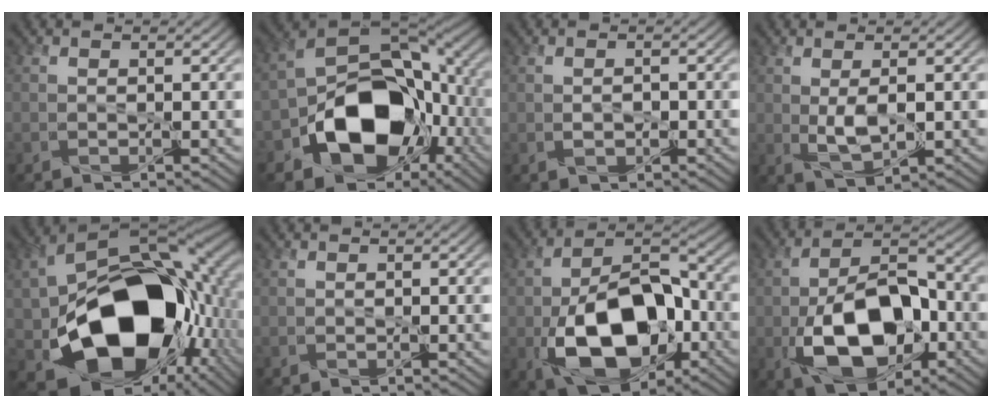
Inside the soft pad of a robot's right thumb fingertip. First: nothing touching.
{"total": 16.1, "force": [-5.4, 11.2, 10.3], "torque": [-0.161, -0.033, -0.093]}
{"total": 1.2, "force": [-0.4, 0.8, 0.8], "torque": [-0.023, -0.005, -0.004]}
{"total": 3.6, "force": [0.1, 1.6, 3.3], "torque": [-0.076, -0.004, 0.013]}
{"total": 21.2, "force": [-3.5, 14.8, 14.8], "torque": [-0.283, -0.037, -0.034]}
{"total": 0.0}
{"total": 15.5, "force": [-5.0, 9.1, 11.5], "torque": [-0.206, -0.015, -0.088]}
{"total": 13.8, "force": [-4.4, 7.9, 10.4], "torque": [-0.204, -0.013, -0.076]}